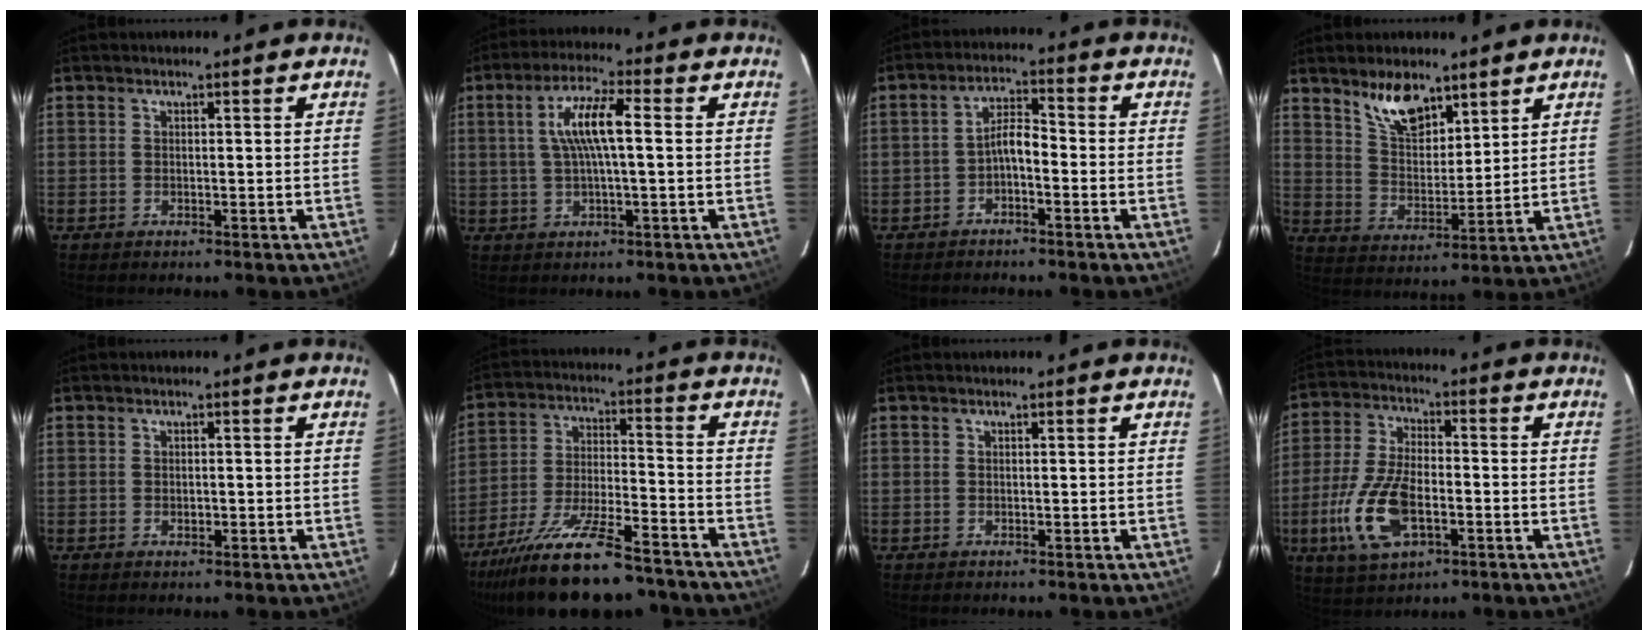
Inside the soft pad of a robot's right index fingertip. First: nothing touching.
{"total": 8.1, "force": [1.0, 1.2, 7.9], "torque": [-0.149, 0.009, 0.021]}
{"total": 3.7, "force": [-2.1, 1.3, 2.8], "torque": [-0.057, 0.014, -0.035]}
{"total": 9.6, "force": [6.8, 4.2, 5.3], "torque": [-0.090, 0.005, 0.134]}
{"total": 1.0, "force": [-0.3, 0.7, 0.8], "torque": [-0.011, 0.000, -0.003]}
{"total": 22.3, "force": [-17.9, 5.8, 12.0], "torque": [-0.228, -0.037, -0.278]}
{"total": 0.0}
{"total": 13.8, "force": [-4.6, 6.6, 11.2], "torque": [-0.246, -0.006, -0.082]}